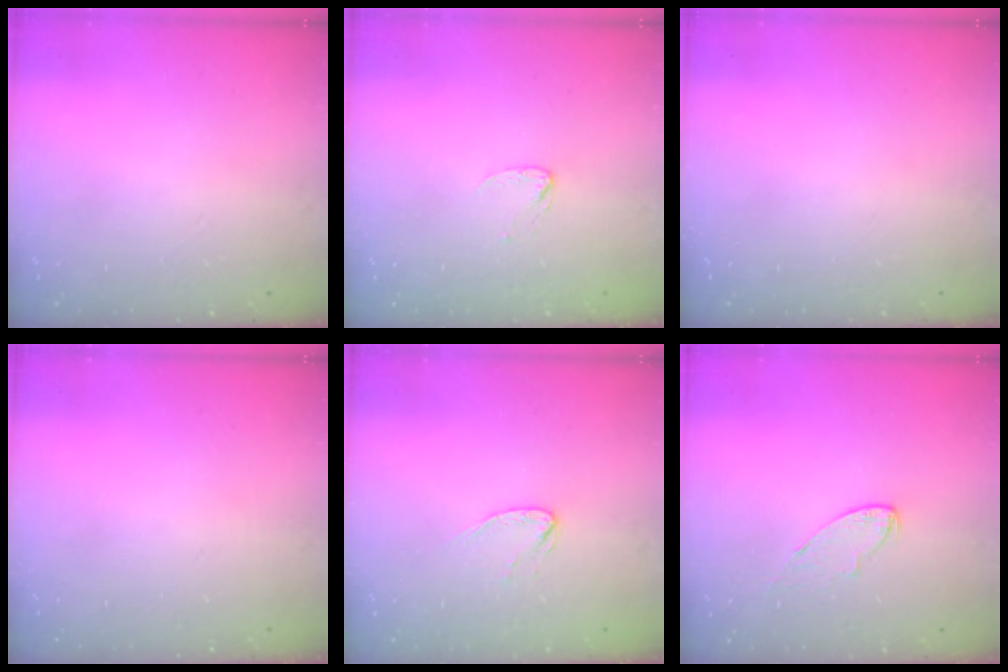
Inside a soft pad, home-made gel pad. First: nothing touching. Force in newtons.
{"total": 2.7, "press": 2.7, "slide": 0.2}
{"total": 0.0}
{"total": 0.0}
{"total": 5.2, "press": 5.1, "slide": 0.4}
{"total": 6.4, "press": 6.4, "slide": 0.4}